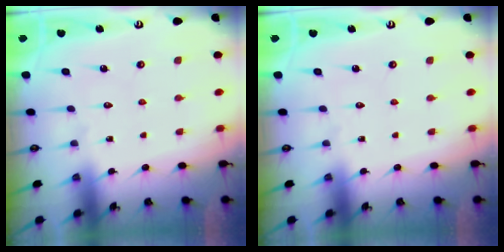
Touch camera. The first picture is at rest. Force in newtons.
{"total": 0.0}